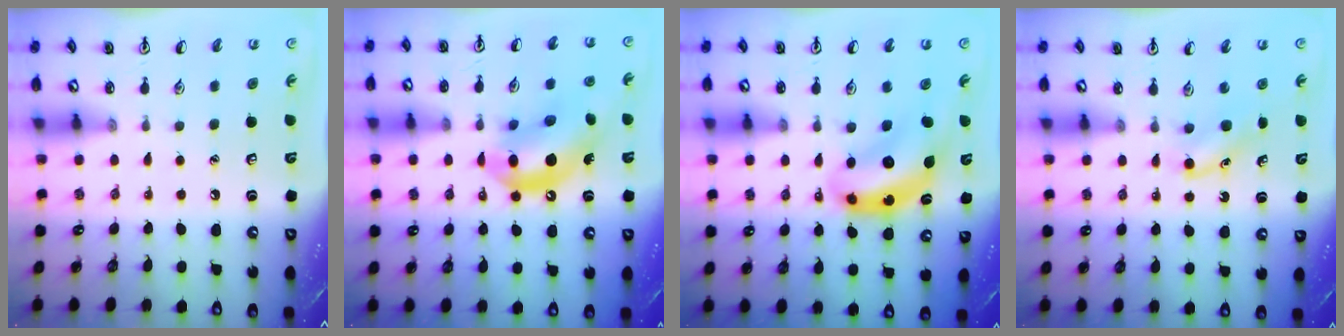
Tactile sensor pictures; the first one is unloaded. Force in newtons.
{"total": 13.9, "press": 13.3, "slide": 4.0}
{"total": 8.8, "press": 8.4, "slide": 2.7}
{"total": 3.8, "press": 3.6, "slide": 1.3}